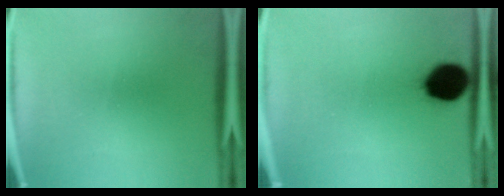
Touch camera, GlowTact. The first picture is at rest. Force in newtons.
{"total": 11.9}